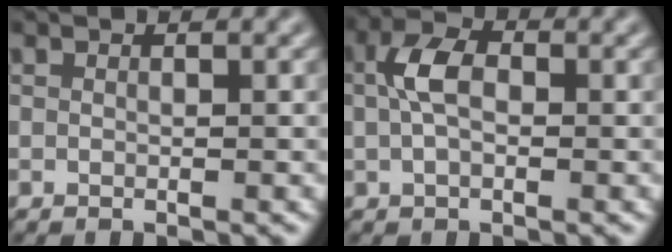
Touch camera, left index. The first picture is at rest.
{"total": 3.5, "force": [0.3, 2.0, 2.8], "torque": [-0.061, 0.010, -0.002]}